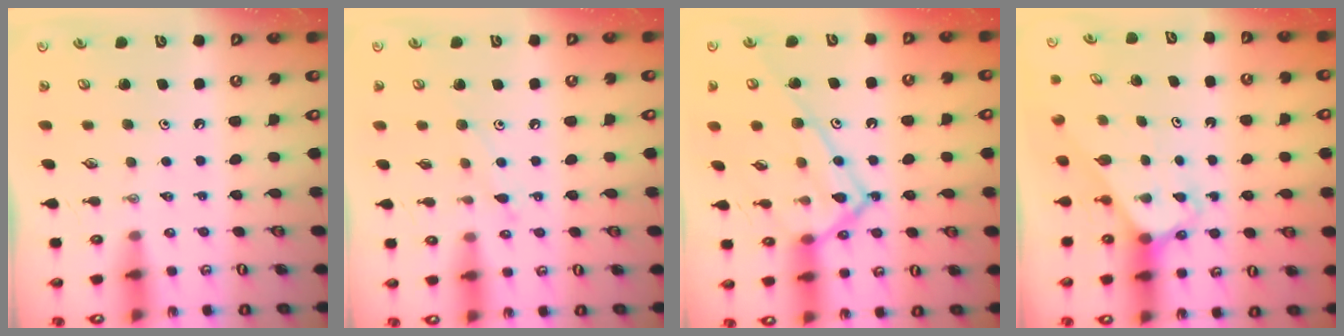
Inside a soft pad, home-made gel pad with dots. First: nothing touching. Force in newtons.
{"total": 6.7, "press": 6.7, "slide": 0.4}
{"total": 16.8, "press": 16.8, "slide": 0.9}
{"total": 2.7, "press": 2.7, "slide": 0.2}